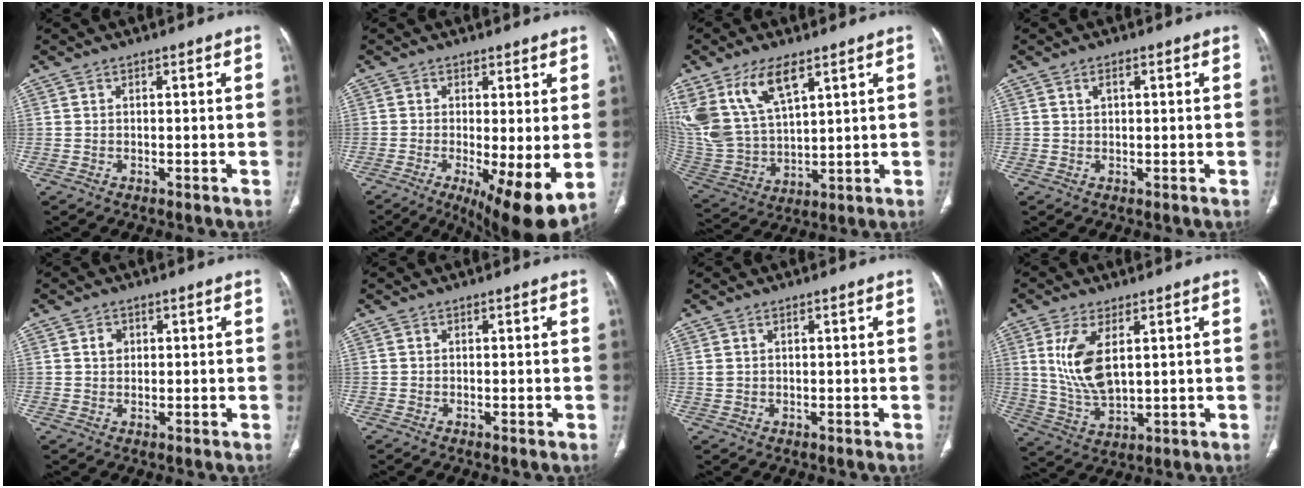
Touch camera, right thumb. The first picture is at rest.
{"total": 12.1, "force": [-2.4, 3.4, 11.3], "torque": [-0.176, -0.029, -0.030]}
{"total": 16.6, "force": [9.0, 8.1, 11.4], "torque": [-0.226, -0.028, 0.193]}
{"total": 1.2, "force": [0.6, 0.7, 0.9], "torque": [-0.014, 0.002, 0.011]}
{"total": 1.9, "force": [0.6, 1.6, 0.8], "torque": [-0.005, -0.002, 0.009]}
{"total": 0.0}
{"total": 1.2, "force": [0.7, 0.7, 0.7], "torque": [-0.016, 0.008, 0.021]}
{"total": 10.4, "force": [3.0, 5.0, 8.7], "torque": [-0.173, -0.015, 0.071]}